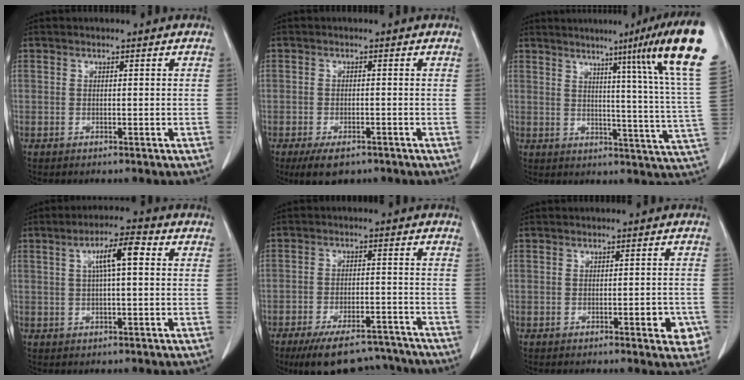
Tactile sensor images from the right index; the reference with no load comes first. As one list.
[{"total": 4.8, "force": [-3.2, 2.6, 2.5], "torque": [-0.045, -0.005, -0.046]}, {"total": 18.3, "force": [10.7, -2.9, 14.6], "torque": [-0.184, -0.050, 0.109]}, {"total": 6.0, "force": [1.5, 0.9, 5.8], "torque": [-0.103, 0.016, 0.023]}, {"total": 13.4, "force": [-11.6, 4.4, 4.9], "torque": [-0.073, 0.010, -0.166]}, {"total": 3.9, "force": [-1.6, 1.3, 3.4], "torque": [-0.034, 0.000, -0.017]}]